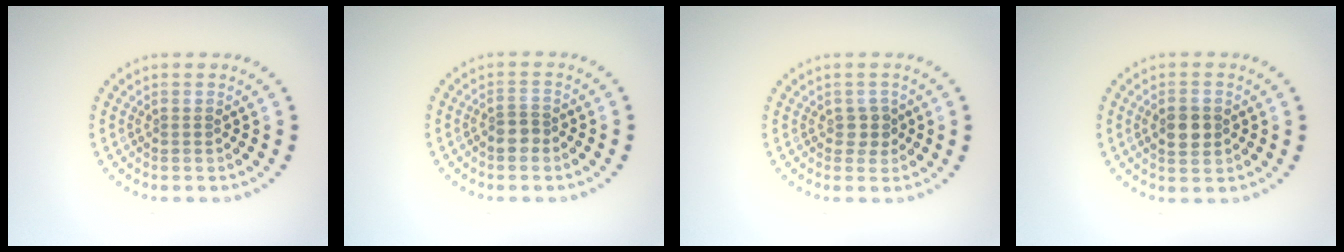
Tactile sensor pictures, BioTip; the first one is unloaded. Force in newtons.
{"total": 1.7, "press": 1.5, "slide": 0.8}
{"total": 1.5, "press": 1.3, "slide": 0.8}
{"total": 3.2, "press": 3.2, "slide": 0.1}